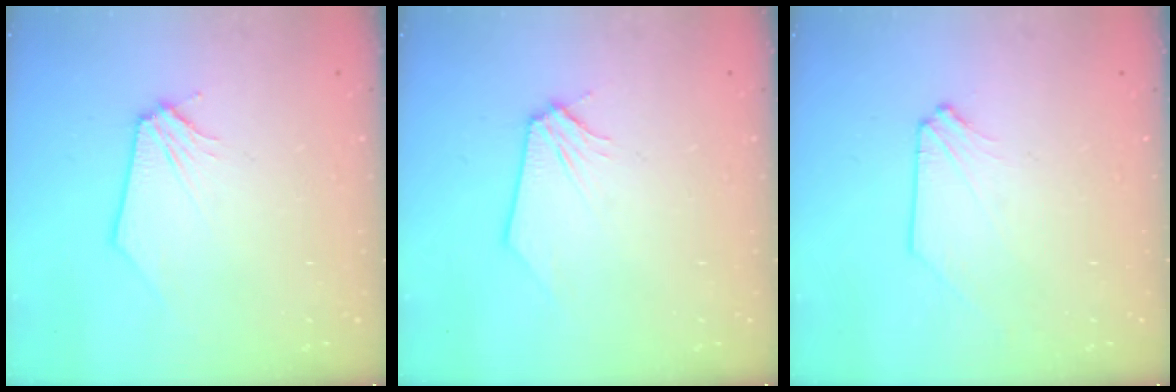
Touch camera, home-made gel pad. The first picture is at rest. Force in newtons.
{"total": 0.0}
{"total": 0.0}